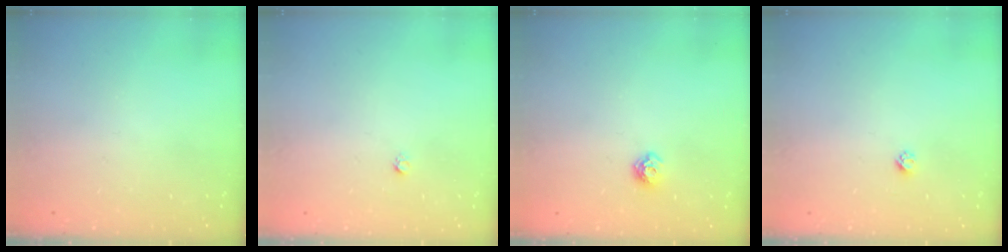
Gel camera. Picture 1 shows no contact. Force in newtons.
{"total": 1.6, "press": 1.5, "slide": 0.1}
{"total": 6.8, "press": 6.7, "slide": 1.0}
{"total": 2.3, "press": 2.3, "slide": 0.2}